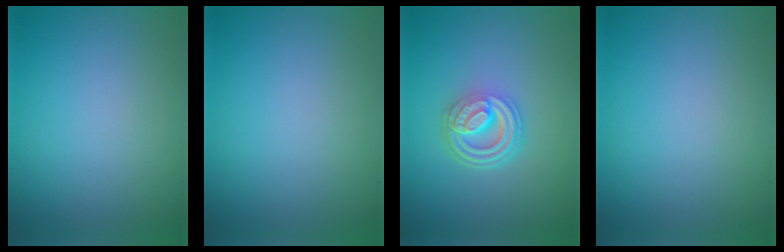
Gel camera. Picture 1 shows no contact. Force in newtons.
{"total": 0.0}
{"total": 4.8, "press": 3.3, "slide": 3.5}
{"total": 0.0}